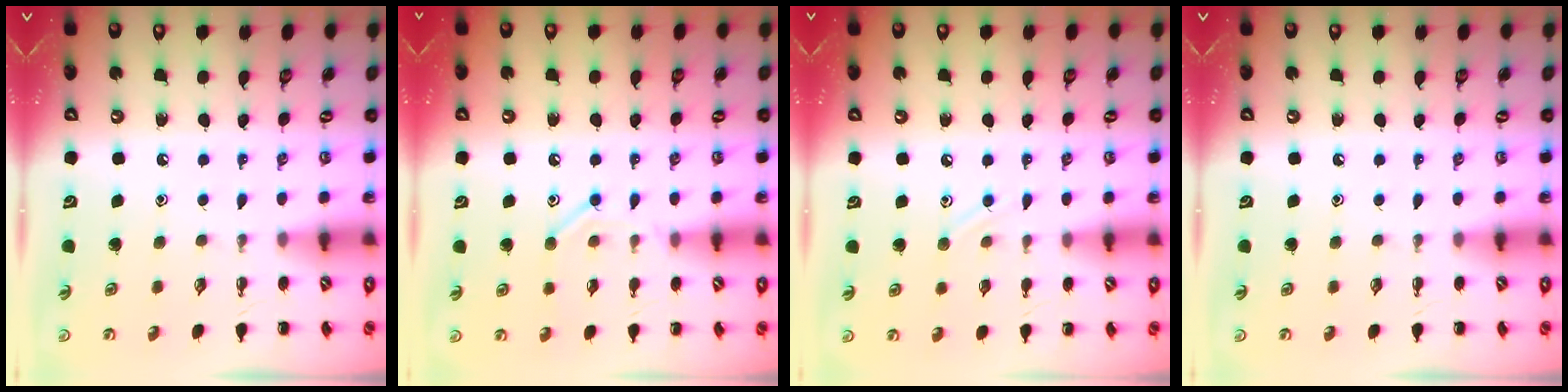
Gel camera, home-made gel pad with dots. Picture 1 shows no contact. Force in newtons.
{"total": 8.4, "press": 8.3, "slide": 1.4}
{"total": 5.9, "press": 5.7, "slide": 1.3}
{"total": 0.0}